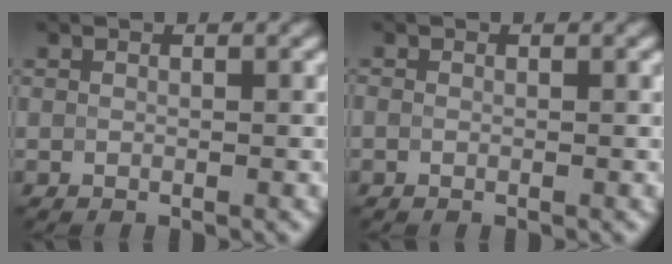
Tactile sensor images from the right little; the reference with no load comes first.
{"total": 0.0}